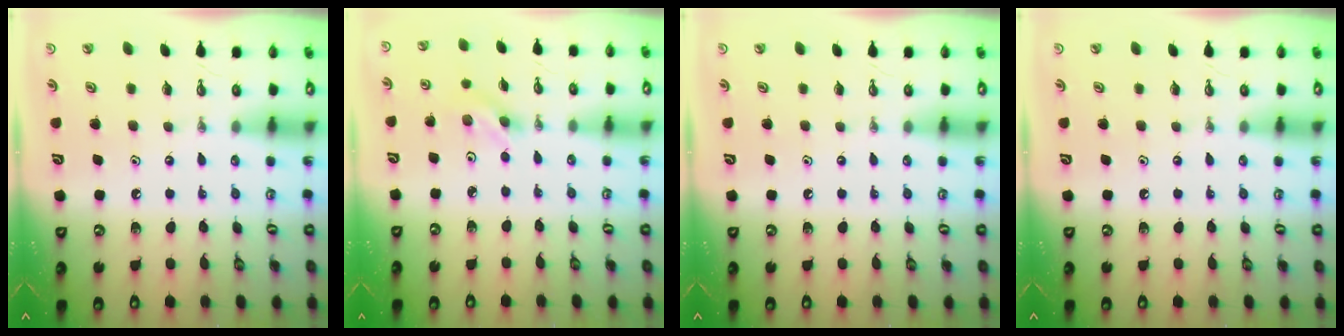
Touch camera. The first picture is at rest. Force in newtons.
{"total": 3.7, "press": 3.4, "slide": 1.4}
{"total": 0.0}
{"total": 0.0}